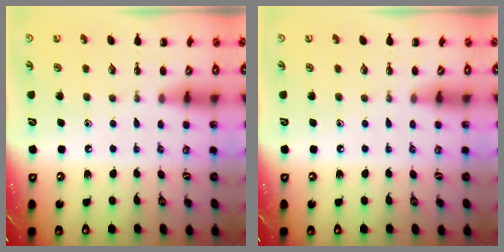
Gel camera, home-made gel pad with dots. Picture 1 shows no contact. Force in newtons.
{"total": 0.0}